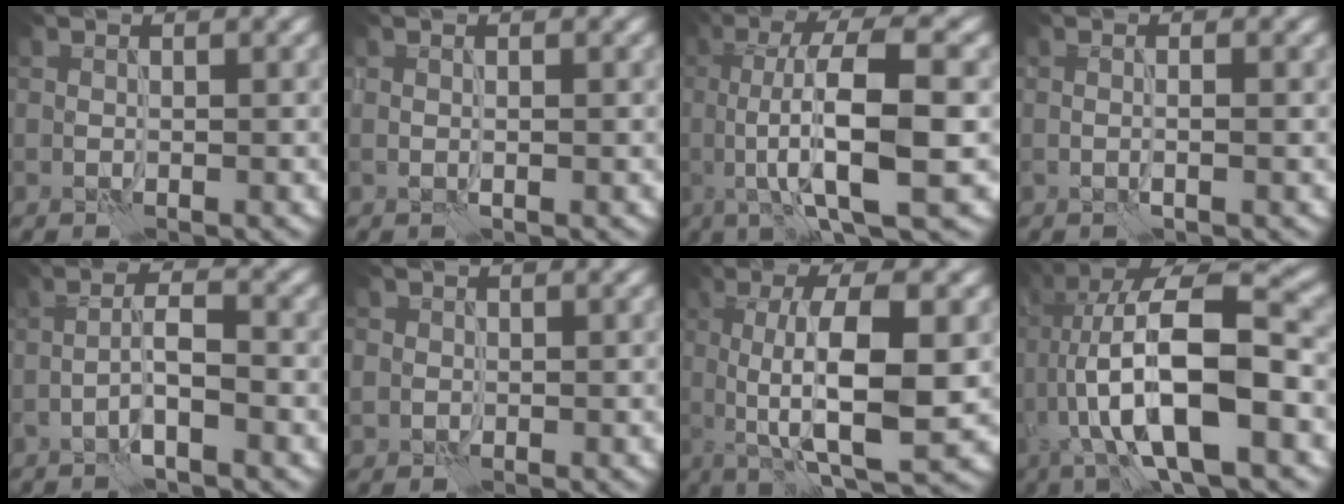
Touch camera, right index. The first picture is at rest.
{"total": 0.5, "force": [0.0, 0.1, 0.5], "torque": [-0.013, 0.000, 0.000]}
{"total": 10.5, "force": [-0.6, 2.9, 10.0], "torque": [-0.150, 0.012, -0.015]}
{"total": 1.1, "force": [-0.1, 0.2, 1.1], "torque": [-0.017, -0.005, -0.005]}
{"total": 3.0, "force": [-1.5, 0.5, 2.6], "torque": [-0.051, 0.012, -0.033]}
{"total": 1.9, "force": [0.2, 1.8, 0.3], "torque": [-0.006, 0.004, 0.004]}
{"total": 9.6, "force": [0.2, 2.8, 9.2], "torque": [-0.142, 0.003, 0.006]}
{"total": 14.2, "force": [-1.1, 4.9, 13.3], "torque": [-0.248, 0.029, -0.018]}